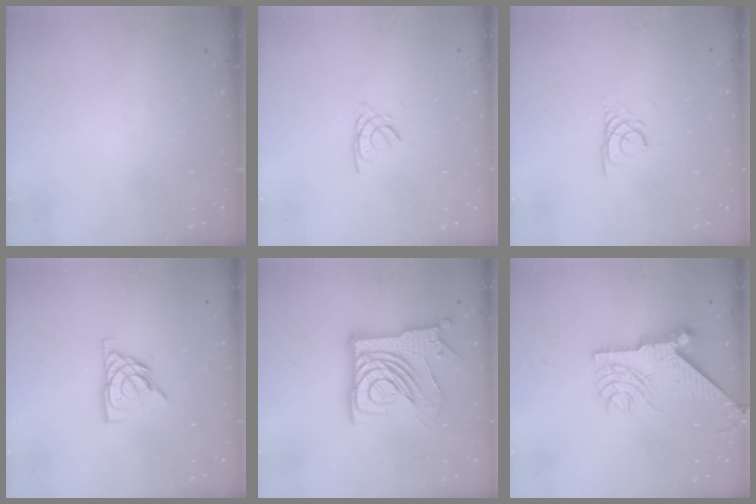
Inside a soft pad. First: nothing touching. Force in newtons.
{"total": 1.7, "press": 1.7, "slide": 0.4}
{"total": 2.2, "press": 2.2, "slide": 0.3}
{"total": 9.0, "press": 9.0, "slide": 0.6}
{"total": 20.4, "press": 20.2, "slide": 2.3}
{"total": 10.2, "press": 10.1, "slide": 1.0}